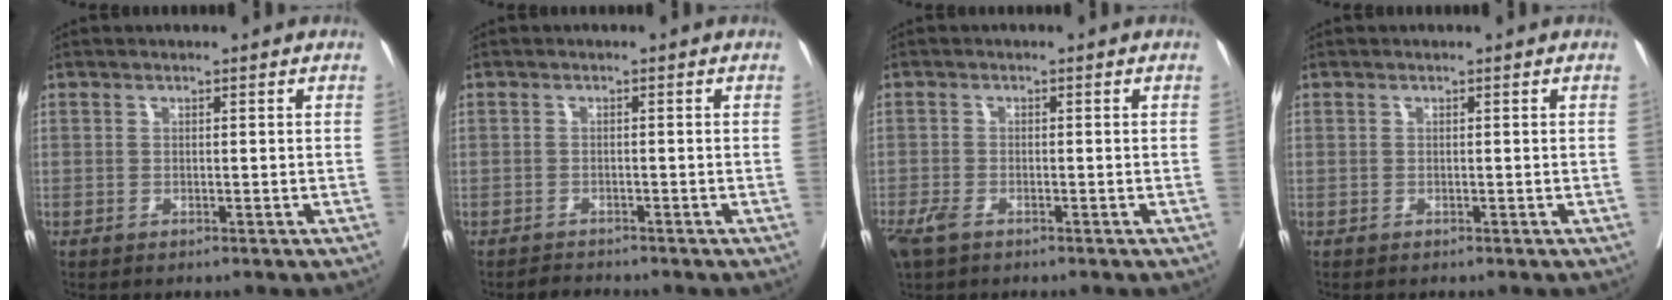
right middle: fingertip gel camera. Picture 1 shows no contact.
{"total": 1.4, "force": [-1.3, 0.2, -0.3], "torque": [-0.004, -0.007, -0.022]}
{"total": 3.5, "force": [-2.3, 1.4, 2.2], "torque": [-0.052, -0.008, -0.040]}
{"total": 0.0}